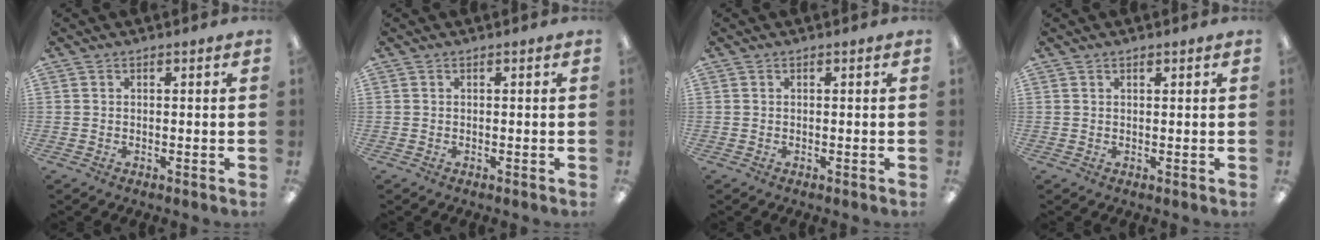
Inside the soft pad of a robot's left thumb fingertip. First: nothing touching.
{"total": 0.0}
{"total": 0.0}
{"total": 0.7, "force": [0.5, 0.3, 0.3], "torque": [-0.005, 0.001, 0.010]}